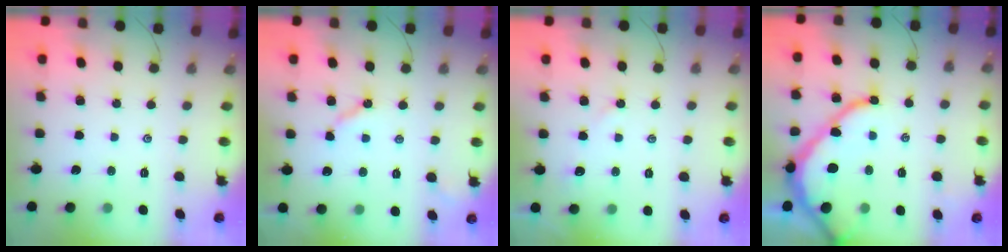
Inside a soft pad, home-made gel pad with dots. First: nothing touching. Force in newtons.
{"total": 5.3, "press": 5.2, "slide": 0.7}
{"total": 2.6, "press": 2.5, "slide": 0.3}
{"total": 13.2, "press": 13.1, "slide": 1.3}